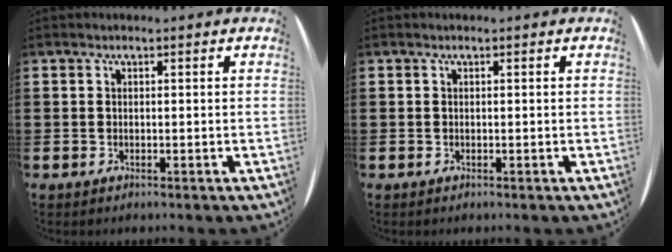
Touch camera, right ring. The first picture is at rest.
{"total": 0.0}